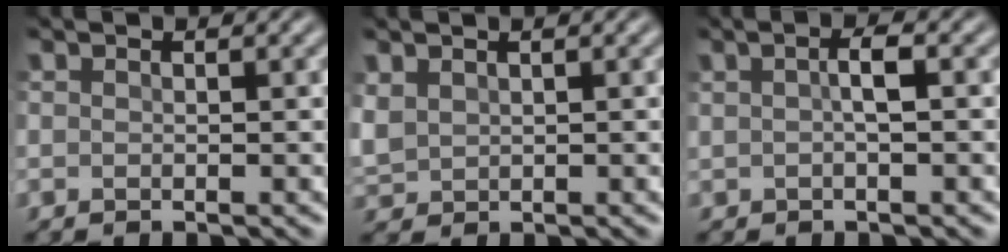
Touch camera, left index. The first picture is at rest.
{"total": 1.9, "force": [1.0, 1.4, 0.8], "torque": [-0.030, 0.002, 0.025]}
{"total": 1.6, "force": [0.0, 0.3, 1.6], "torque": [-0.033, 0.006, -0.003]}